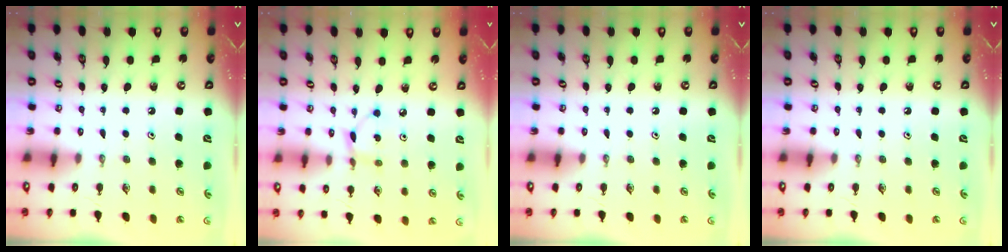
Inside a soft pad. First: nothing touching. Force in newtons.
{"total": 3.6, "press": 3.6, "slide": 0.3}
{"total": 0.0}
{"total": 0.0}